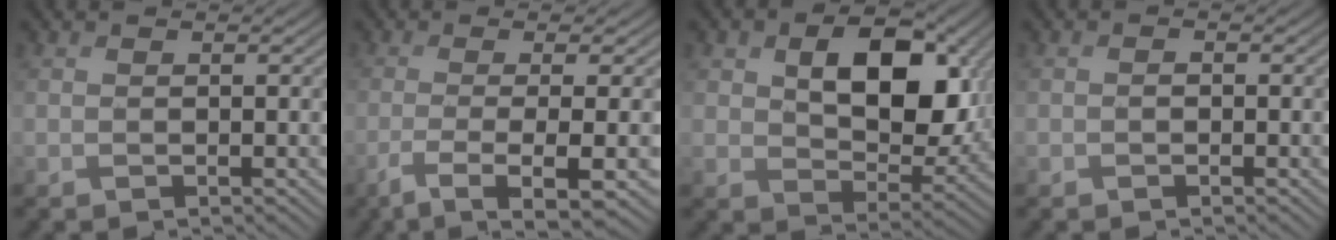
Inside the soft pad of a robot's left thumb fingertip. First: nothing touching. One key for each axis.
{"total": 8.4, "fx": -3.1, "fy": 1.7, "fz": 7.7, "tx": -0.105, "ty": -0.005, "tz": -0.056}
{"total": 13.2, "fx": 2.8, "fy": 8.7, "fz": 9.5, "tx": -0.160, "ty": -0.015, "tz": 0.056}
{"total": 1.1, "fx": -0.6, "fy": 0.8, "fz": 0.5, "tx": -0.007, "ty": 0.001, "tz": -0.012}